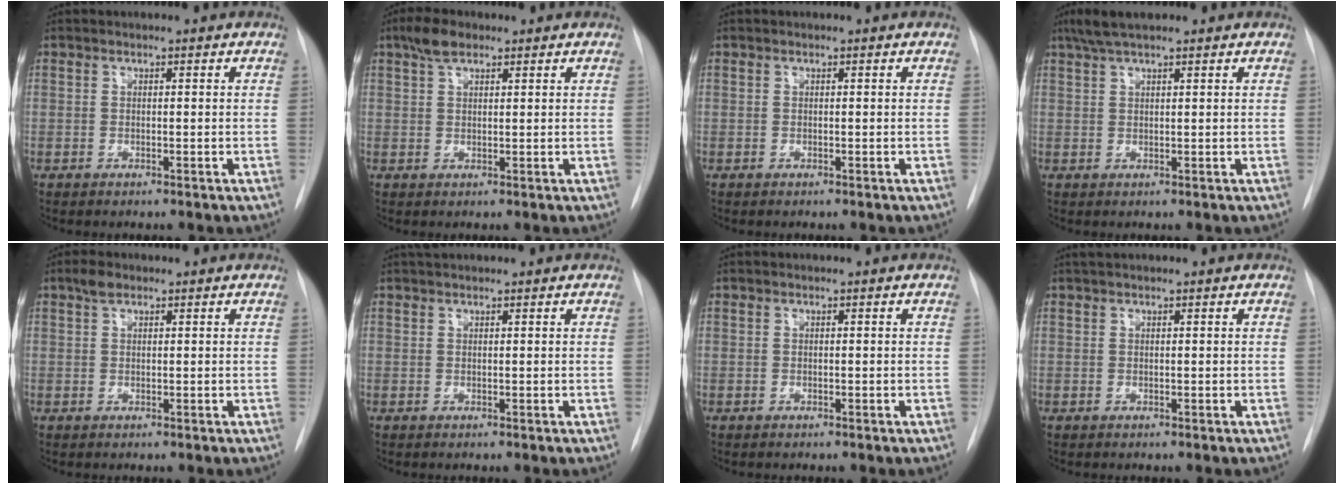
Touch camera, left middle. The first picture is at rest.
{"total": 3.5, "force": [2.3, 1.5, 2.1], "torque": [-0.047, 0.011, 0.044]}
{"total": 0.0}
{"total": 4.4, "force": [3.4, 0.6, 2.7], "torque": [-0.058, 0.017, 0.065]}
{"total": 1.7, "force": [1.1, 0.8, 0.9], "torque": [-0.021, 0.009, 0.020]}
{"total": 2.0, "force": [1.9, 0.3, 0.6], "torque": [-0.009, 0.022, 0.032]}
{"total": 0.0}
{"total": 1.5, "force": [1.3, 0.1, 0.8], "torque": [-0.014, 0.017, 0.023]}